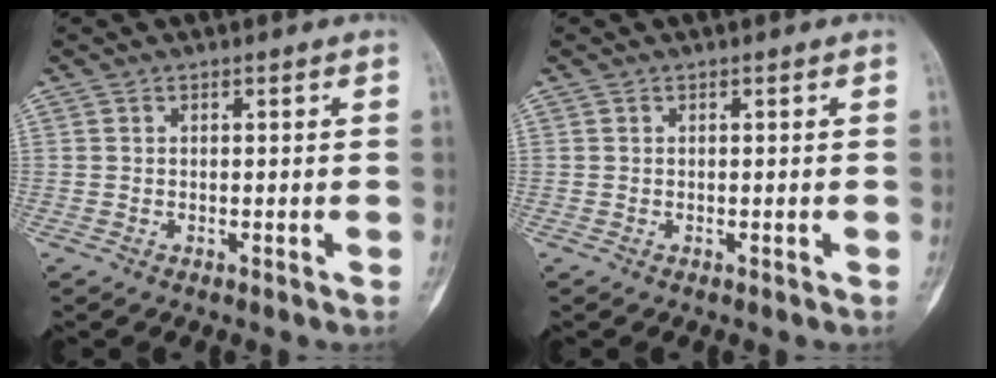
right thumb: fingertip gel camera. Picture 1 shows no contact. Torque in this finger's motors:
{"motor_torque": [0.00, 0.00, 0.00, 0.00, 0.01]}